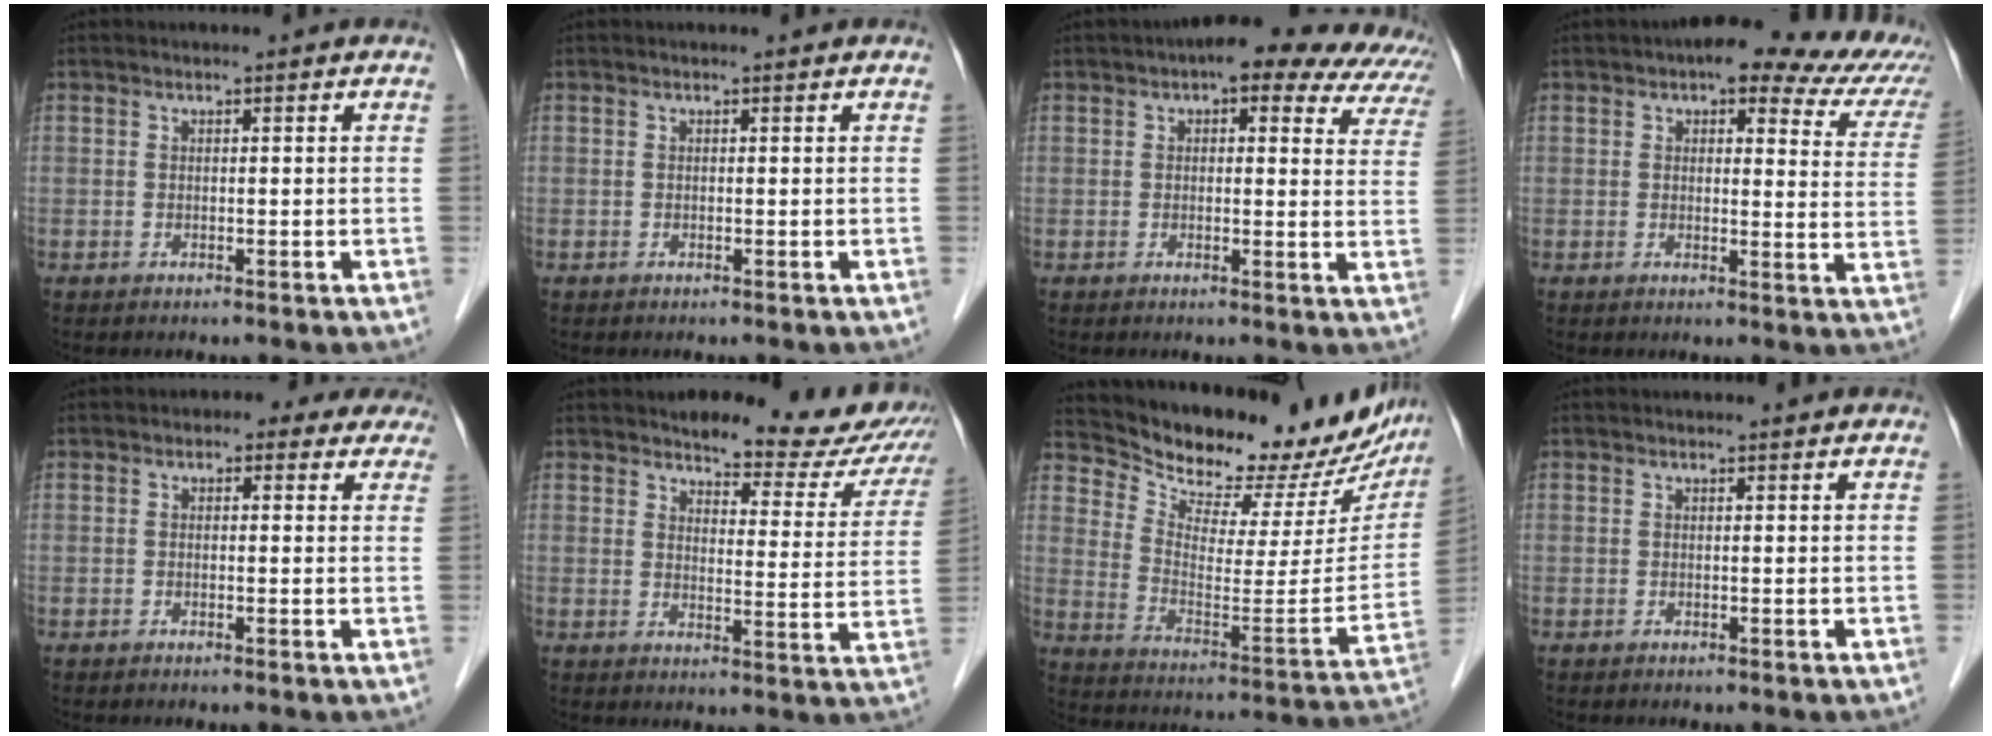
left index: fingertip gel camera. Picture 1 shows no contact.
{"total": 0.0}
{"total": 15.2, "force": [11.9, 5.5, 7.7], "torque": [-0.068, 0.027, 0.117]}
{"total": 14.4, "force": [10.0, 5.5, 8.8], "torque": [-0.078, 0.019, 0.094]}
{"total": 4.6, "force": [3.6, 2.7, 1.2], "torque": [0.003, 0.009, 0.025]}
{"total": 16.0, "force": [14.5, 4.6, 4.7], "torque": [-0.018, -0.039, 0.144]}
{"total": 22.8, "force": [20.7, 6.0, 7.4], "torque": [-0.107, -0.061, 0.278]}
{"total": 1.1, "force": [1.1, 0.1, 0.1], "torque": [-0.010, 0.001, 0.014]}